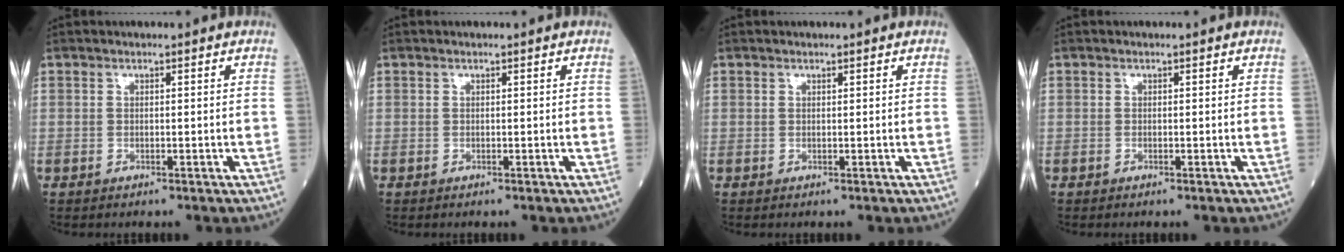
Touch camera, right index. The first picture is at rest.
{"total": 0.0}
{"total": 0.0}
{"total": 0.0}